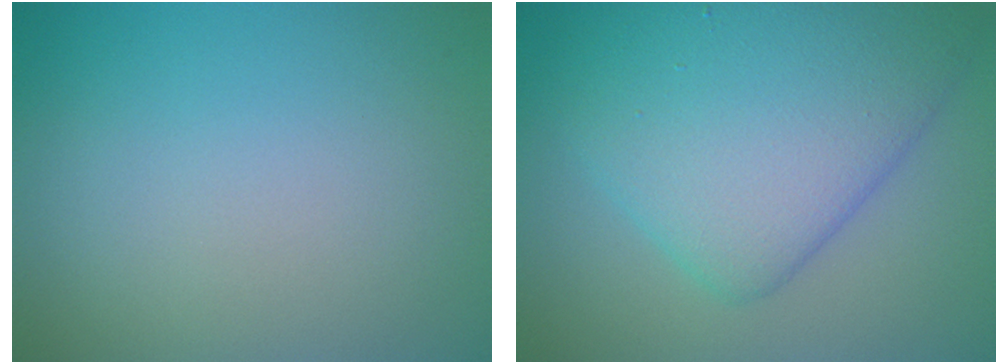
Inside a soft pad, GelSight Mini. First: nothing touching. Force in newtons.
{"total": 8.7, "press": 8.7, "slide": 0.2}